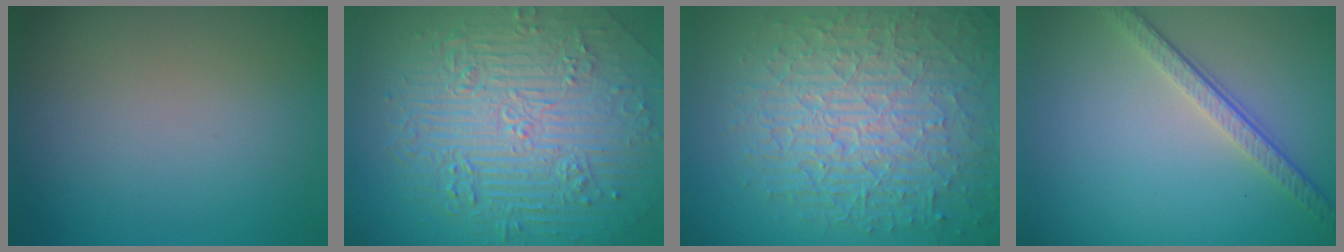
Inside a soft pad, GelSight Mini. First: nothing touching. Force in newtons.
{"total": 11.0, "press": 7.4, "slide": 8.2}
{"total": 10.4, "press": 6.7, "slide": 8.0}
{"total": 3.6, "press": 2.6, "slide": 2.4}